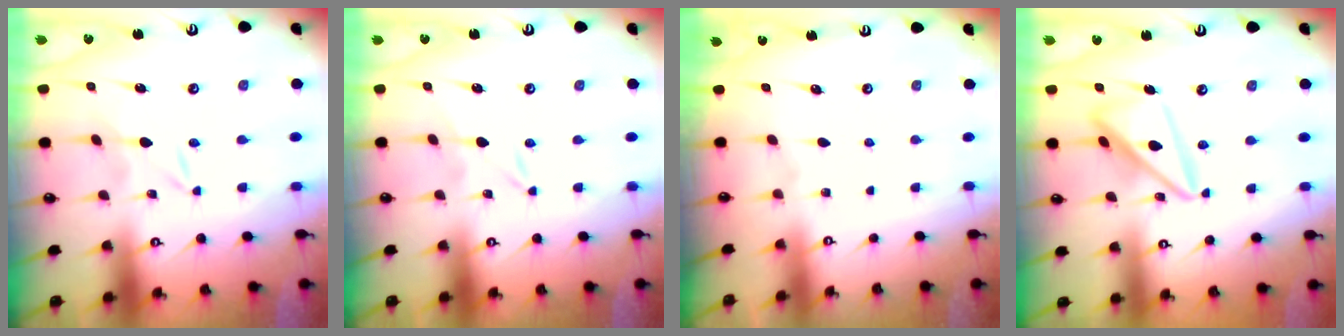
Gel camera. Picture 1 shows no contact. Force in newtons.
{"total": 0.0}
{"total": 0.5, "press": 0.5, "slide": 0.1}
{"total": 15.9, "press": 15.8, "slide": 1.6}